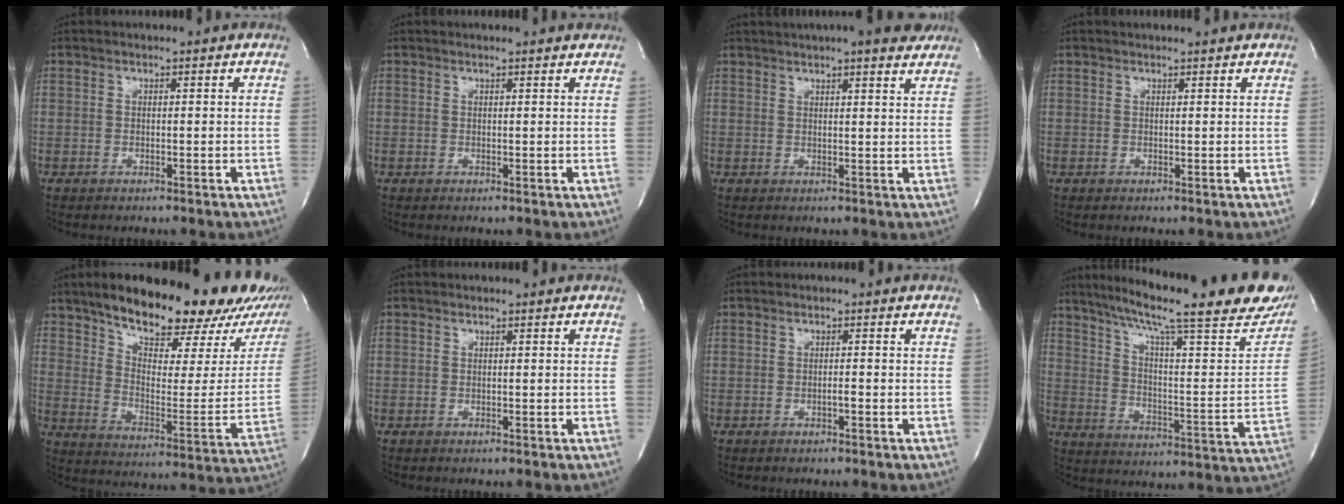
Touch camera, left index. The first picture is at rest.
{"total": 3.1, "force": [3.0, 0.0, 0.8], "torque": [-0.016, 0.007, 0.026]}
{"total": 11.8, "force": [10.0, 1.1, 6.1], "torque": [-0.092, 0.022, 0.120]}
{"total": 2.7, "force": [2.6, -0.1, 0.7], "torque": [-0.011, 0.010, 0.029]}
{"total": 27.7, "force": [20.4, 7.2, 17.3], "torque": [-0.254, -0.011, 0.274]}
{"total": 0.0}
{"total": 0.6, "force": [-0.4, 0.0, 0.5], "torque": [-0.008, 0.001, -0.006]}
{"total": 30.1, "force": [23.2, 3.5, 18.9], "torque": [-0.264, -0.028, 0.305]}